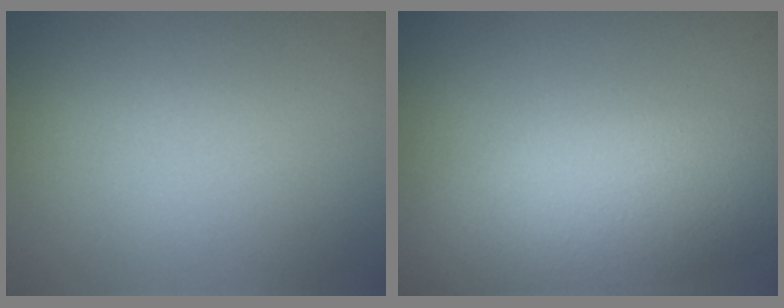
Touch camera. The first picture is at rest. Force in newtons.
{"total": 7.4, "press": 7.4, "slide": 0.7}